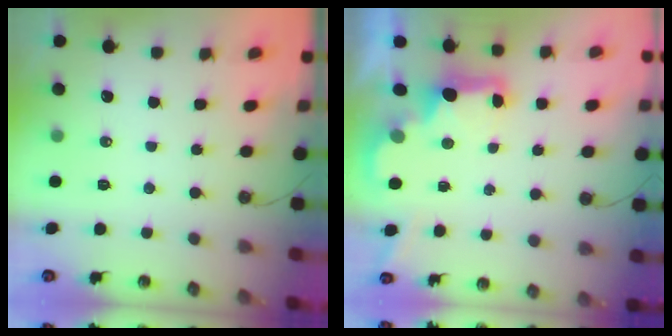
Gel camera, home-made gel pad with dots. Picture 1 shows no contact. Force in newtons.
{"total": 3.0, "press": 2.9, "slide": 0.6}